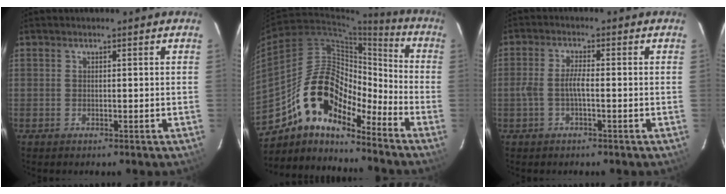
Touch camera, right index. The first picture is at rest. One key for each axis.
{"total": 16.0, "fx": -12.2, "fy": 6.2, "fz": 8.4, "tx": -0.144, "ty": 0.017, "tz": -0.231}
{"total": 3.2, "fx": -1.0, "fy": 0.5, "fz": 3.0, "tx": -0.066, "ty": 0.005, "tz": -0.017}